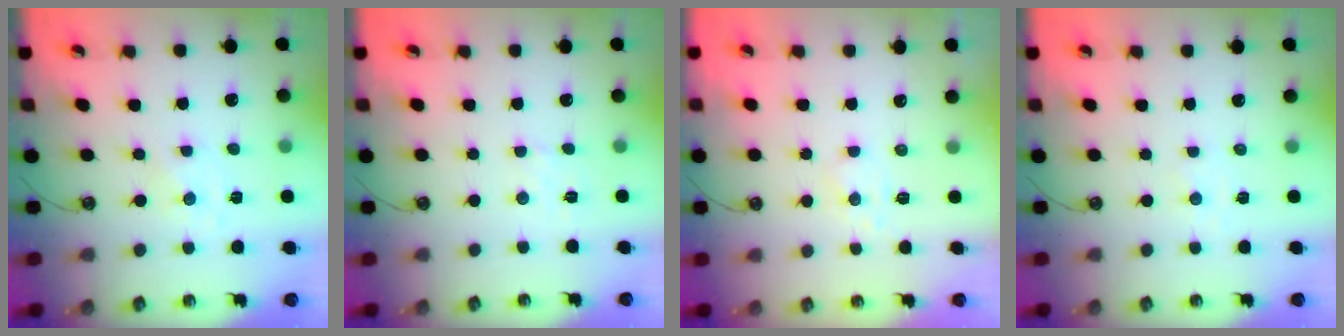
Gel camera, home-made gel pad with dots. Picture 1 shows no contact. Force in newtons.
{"total": 2.7, "press": 2.7, "slide": 0.5}
{"total": 5.4, "press": 5.2, "slide": 1.1}
{"total": 1.4, "press": 1.4, "slide": 0.4}